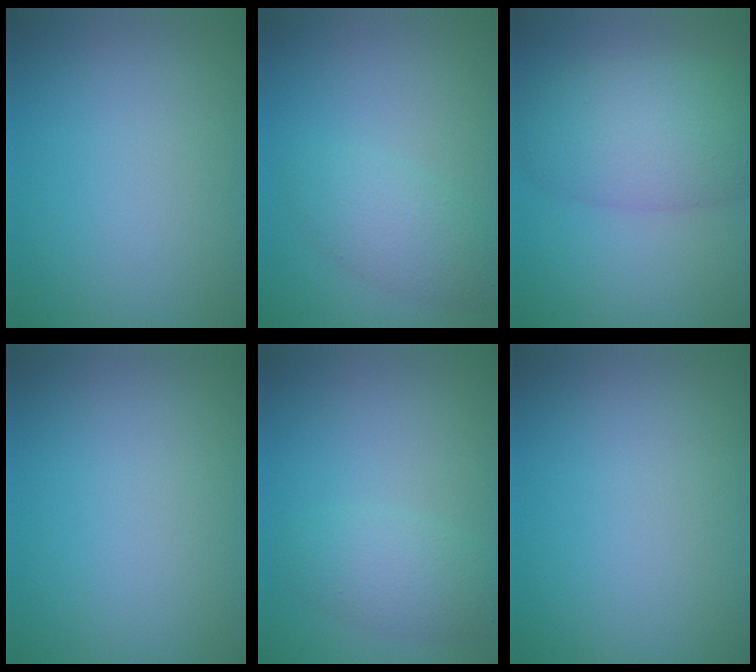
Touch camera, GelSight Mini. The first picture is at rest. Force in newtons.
{"total": 2.9, "press": 2.9, "slide": 0.0}
{"total": 6.7, "press": 6.6, "slide": 0.6}
{"total": 0.0}
{"total": 2.7, "press": 2.7, "slide": 0.1}
{"total": 0.0}